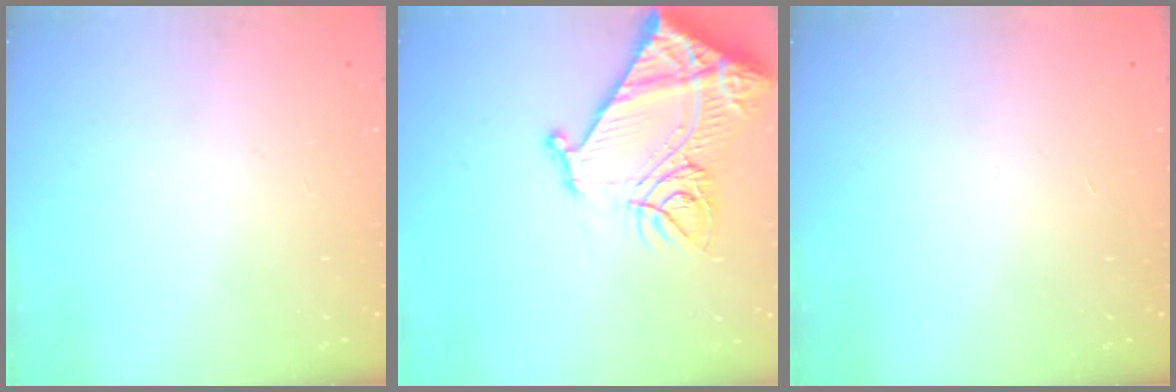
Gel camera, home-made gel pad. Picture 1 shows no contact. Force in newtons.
{"total": 18.3, "press": 18.1, "slide": 2.2}
{"total": 1.5, "press": 1.5, "slide": 0.1}